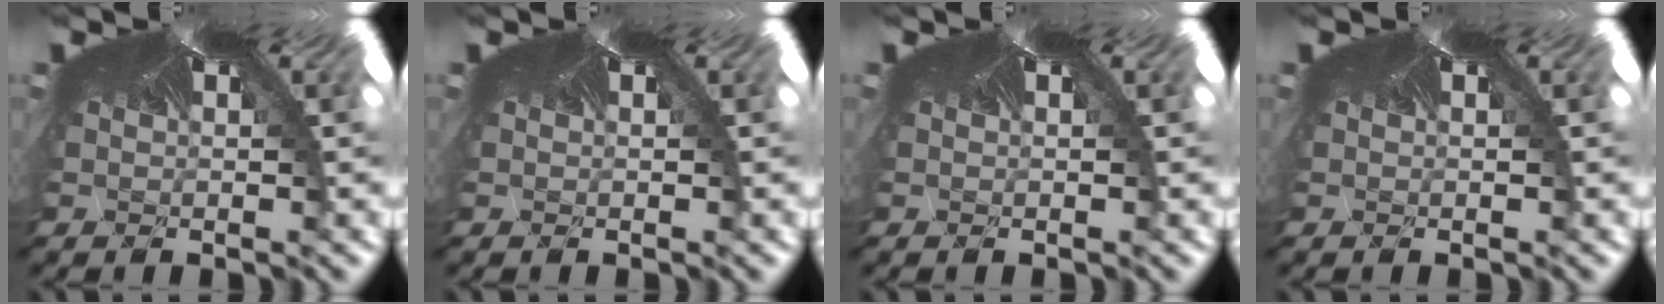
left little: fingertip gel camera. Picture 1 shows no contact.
{"total": 0.0}
{"total": 0.0}
{"total": 0.0}